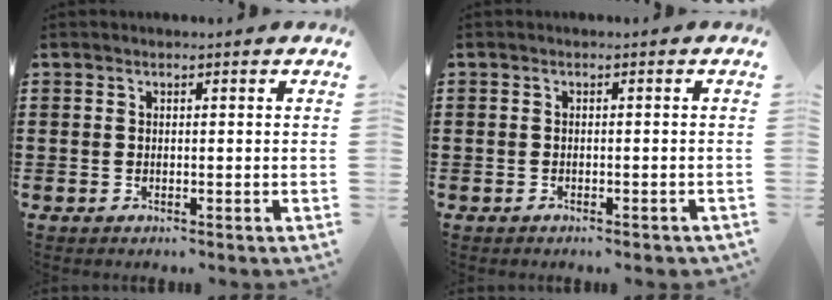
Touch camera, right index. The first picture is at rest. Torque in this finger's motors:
{"motor_torque": [-0.20, 0.41, -0.22, -0.10]}